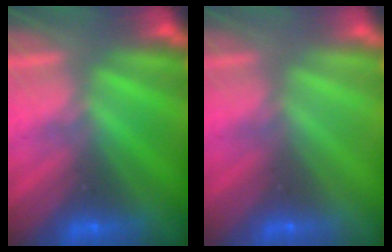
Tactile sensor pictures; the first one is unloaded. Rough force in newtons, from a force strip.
{"total": 2.9}